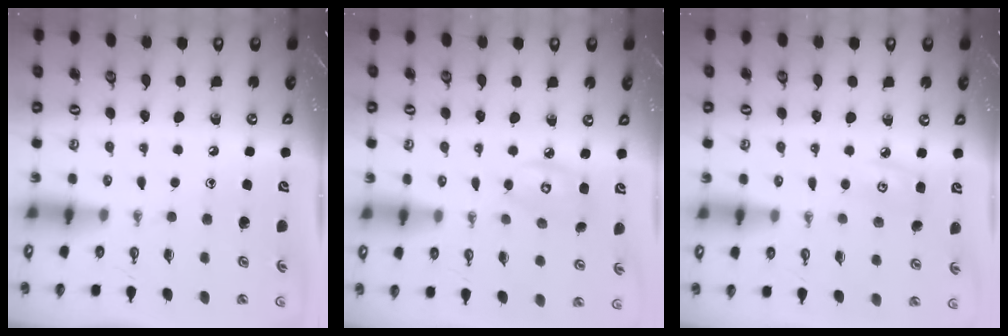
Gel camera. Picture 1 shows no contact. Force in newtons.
{"total": 4.9, "press": 4.9, "slide": 0.2}
{"total": 4.3, "press": 4.3, "slide": 0.4}